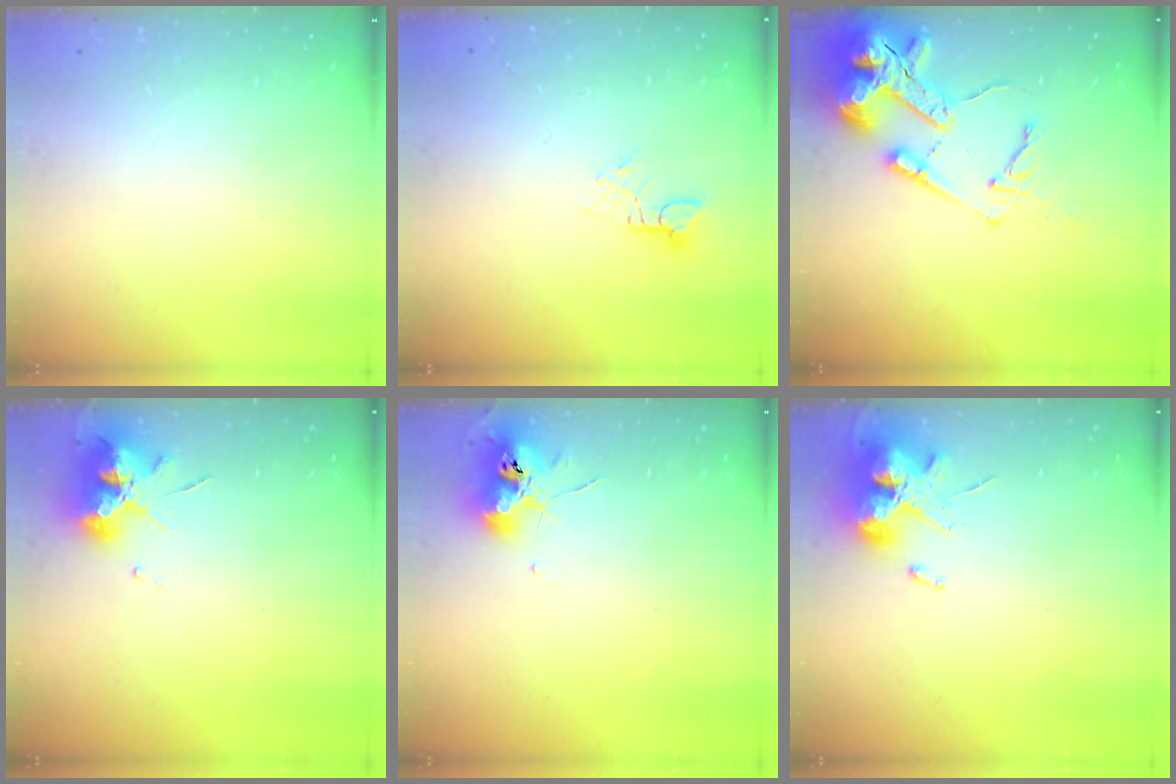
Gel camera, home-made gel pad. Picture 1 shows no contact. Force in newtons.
{"total": 3.4, "press": 3.4, "slide": 0.3}
{"total": 17.6, "press": 17.4, "slide": 2.2}
{"total": 10.9, "press": 10.8, "slide": 1.6}
{"total": 9.6, "press": 9.6, "slide": 0.9}
{"total": 13.0, "press": 12.8, "slide": 2.1}